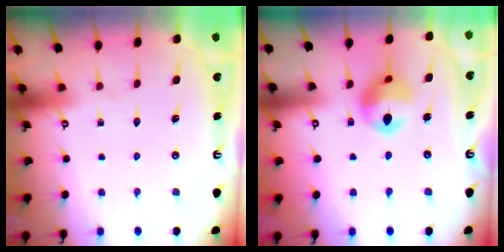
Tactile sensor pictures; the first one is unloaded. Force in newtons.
{"total": 12.0, "press": 12.0, "slide": 1.2}